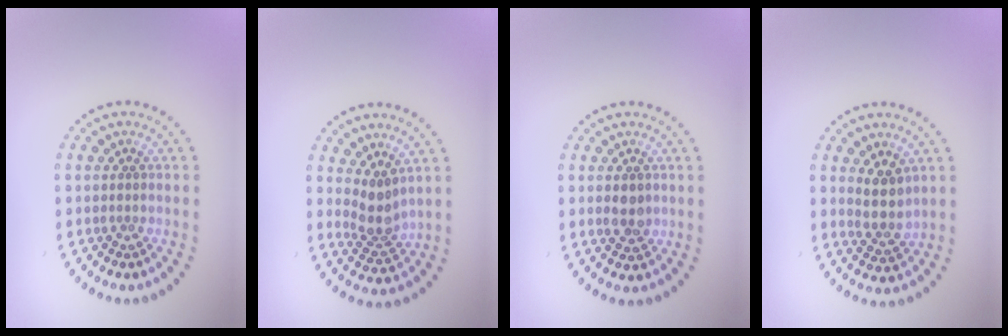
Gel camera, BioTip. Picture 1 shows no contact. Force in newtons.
{"total": 2.6, "press": 2.1, "slide": 1.7}
{"total": 1.9, "press": 1.9, "slide": 0.3}
{"total": 2.8, "press": 2.6, "slide": 1.2}